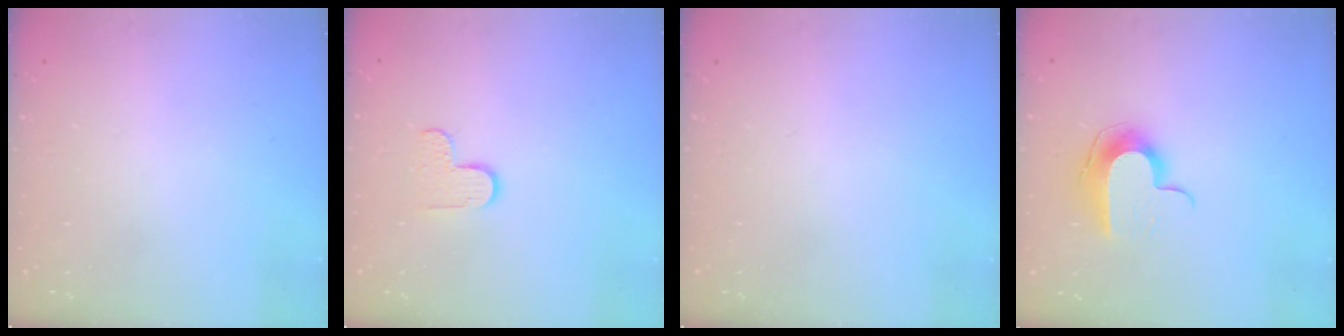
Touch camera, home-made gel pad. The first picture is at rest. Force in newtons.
{"total": 5.3, "press": 5.3, "slide": 0.5}
{"total": 0.0}
{"total": 9.8, "press": 9.8, "slide": 0.6}